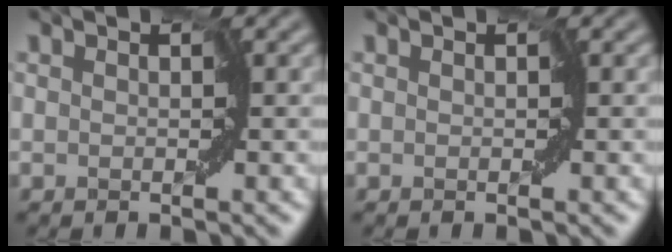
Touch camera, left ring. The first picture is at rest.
{"total": 0.0}